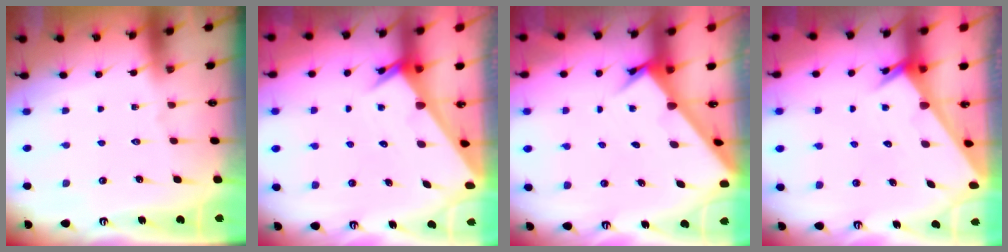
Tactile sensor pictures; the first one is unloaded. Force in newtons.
{"total": 2.4, "press": 2.4, "slide": 0.0}
{"total": 2.2, "press": 2.2, "slide": 0.2}
{"total": 2.2, "press": 2.2, "slide": 0.1}